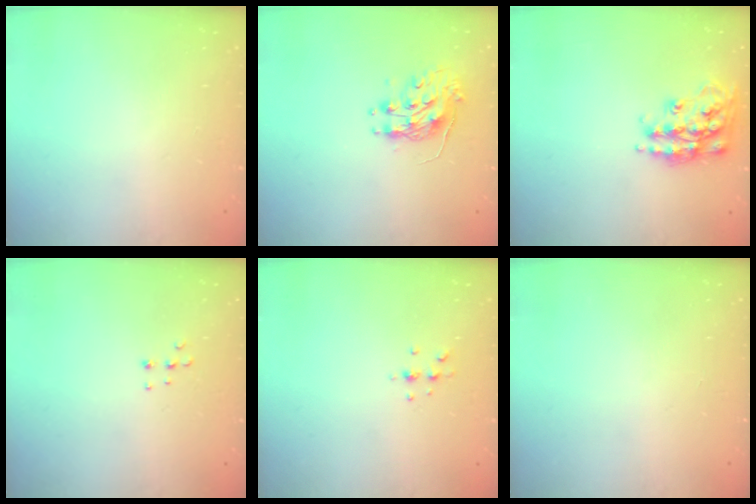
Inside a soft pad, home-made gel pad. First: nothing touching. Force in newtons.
{"total": 9.3, "press": 9.3, "slide": 0.8}
{"total": 17.4, "press": 17.3, "slide": 1.2}
{"total": 4.4, "press": 4.4, "slide": 0.5}
{"total": 4.4, "press": 4.3, "slide": 0.6}
{"total": 0.0}